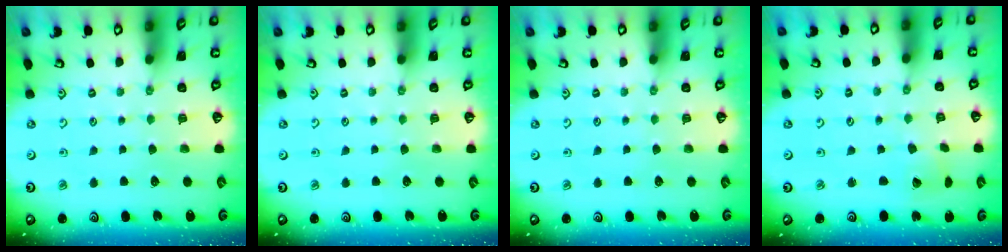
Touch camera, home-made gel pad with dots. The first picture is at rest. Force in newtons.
{"total": 0.0}
{"total": 0.0}
{"total": 2.8, "press": 2.8, "slide": 0.3}